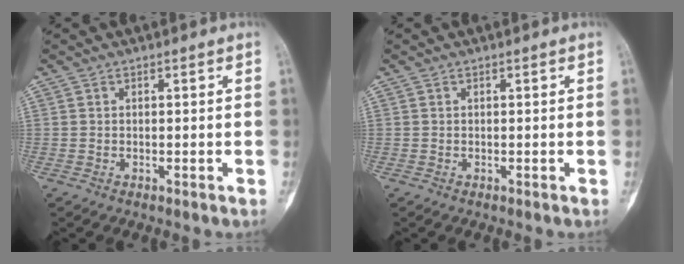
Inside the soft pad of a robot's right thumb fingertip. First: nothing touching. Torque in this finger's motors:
{"motor_torque": [0.41, 0.37, 0.01, 0.01, 0.02]}